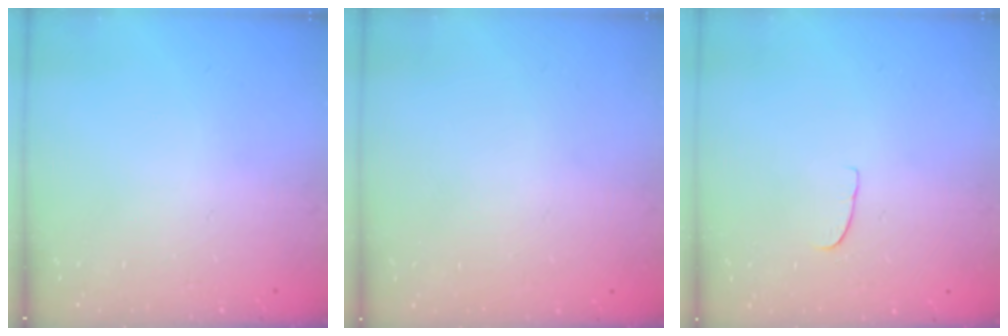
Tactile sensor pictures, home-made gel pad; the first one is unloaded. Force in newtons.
{"total": 0.0}
{"total": 5.4, "press": 5.4, "slide": 0.3}